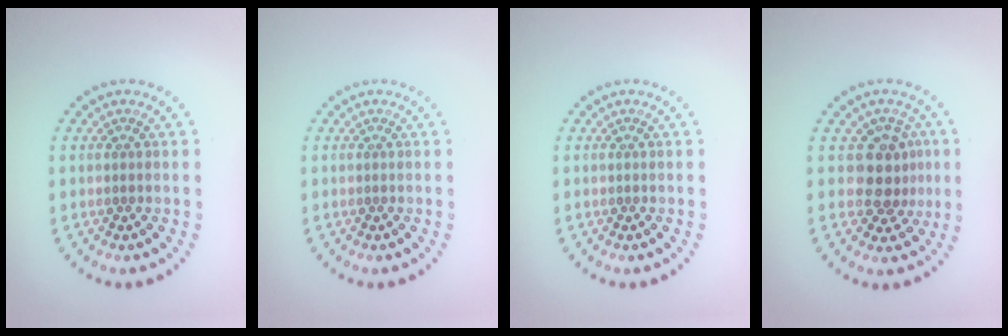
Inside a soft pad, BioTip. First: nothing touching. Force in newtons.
{"total": 0.0}
{"total": 0.0}
{"total": 3.8, "press": 3.3, "slide": 1.9}